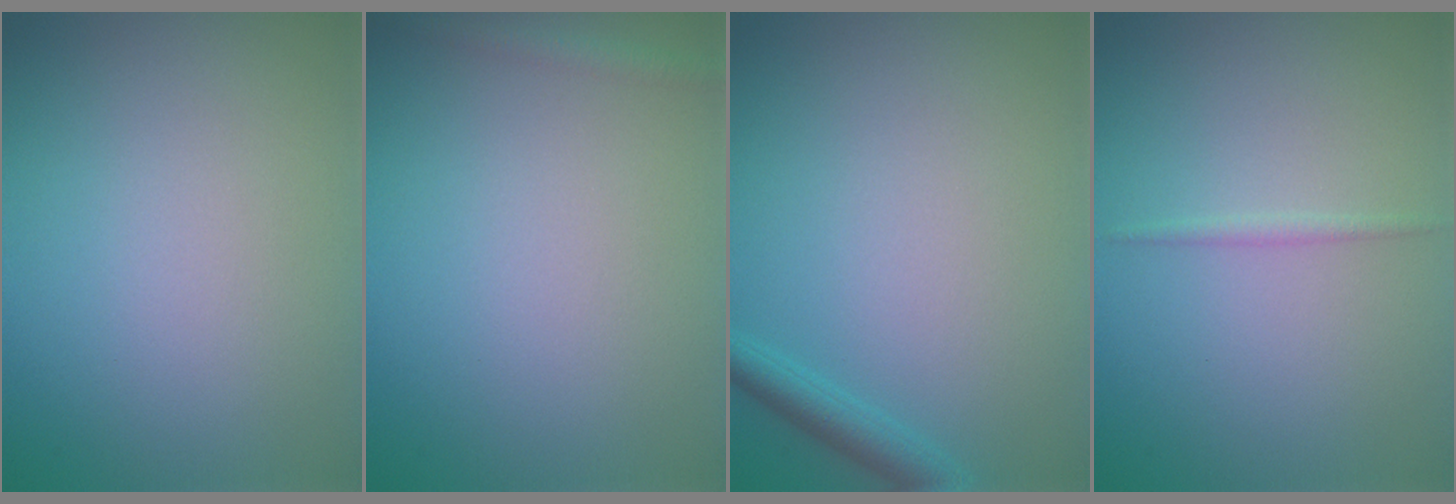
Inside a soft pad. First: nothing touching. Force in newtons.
{"total": 0.9, "press": 0.9, "slide": 0.1}
{"total": 1.8, "press": 1.8, "slide": 0.1}
{"total": 0.7, "press": 0.7, "slide": 0.0}